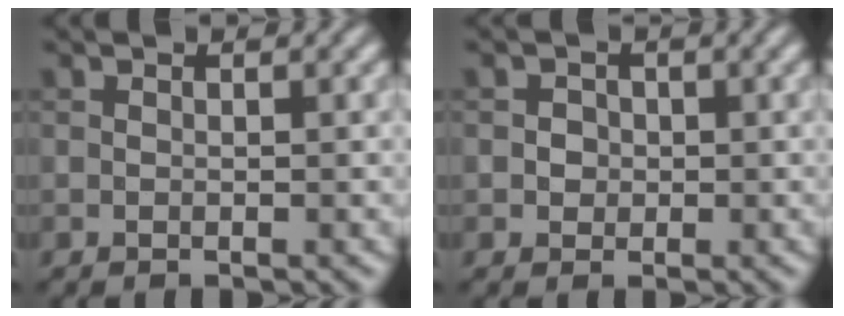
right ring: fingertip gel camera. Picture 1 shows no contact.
{"total": 1.3, "force": [0.1, 1.2, 0.4], "torque": [0.006, 0.002, -0.003]}